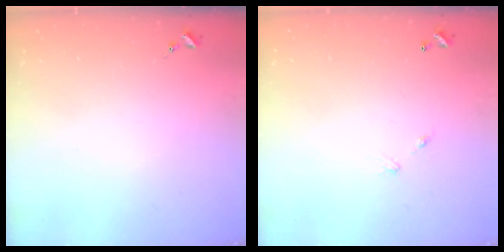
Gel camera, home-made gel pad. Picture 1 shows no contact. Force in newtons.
{"total": 4.5, "press": 4.5, "slide": 0.3}